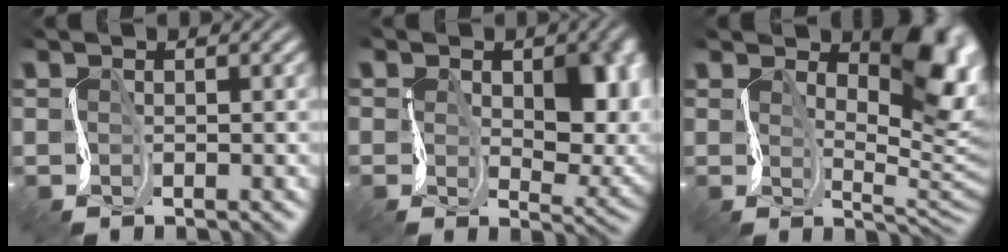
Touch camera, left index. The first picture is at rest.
{"total": 6.2, "force": [0.9, 3.8, 4.8], "torque": [-0.070, -0.030, 0.015]}
{"total": 7.0, "force": [3.3, 2.4, 5.7], "torque": [-0.085, -0.008, 0.047]}